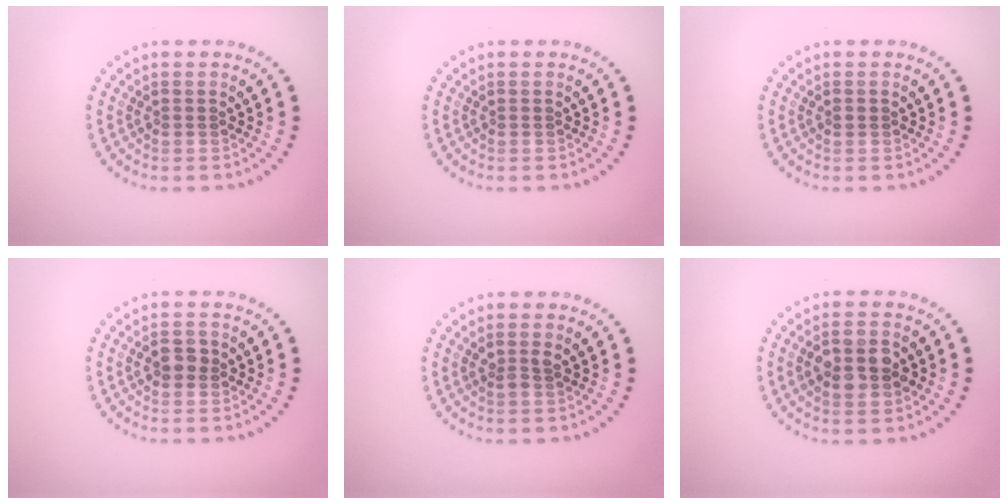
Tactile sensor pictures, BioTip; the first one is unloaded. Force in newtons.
{"total": 0.0}
{"total": 0.6, "press": 0.6, "slide": 0.1}
{"total": 1.8, "press": 1.8, "slide": 0.1}
{"total": 0.7, "press": 0.7, "slide": 0.2}
{"total": 4.0, "press": 4.0, "slide": 0.2}